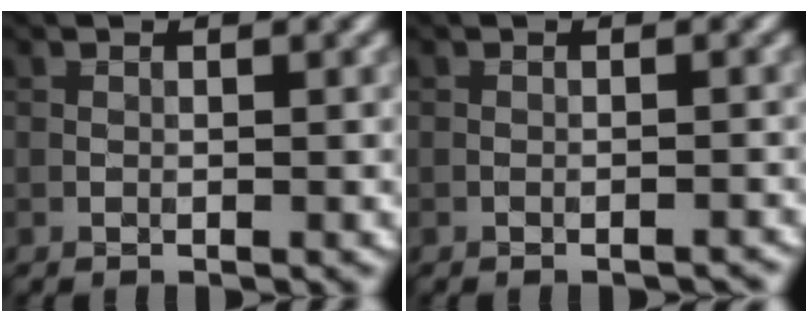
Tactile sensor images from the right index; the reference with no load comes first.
{"total": 1.0, "force": [-0.9, 0.2, 0.3], "torque": [0.001, 0.005, -0.014]}